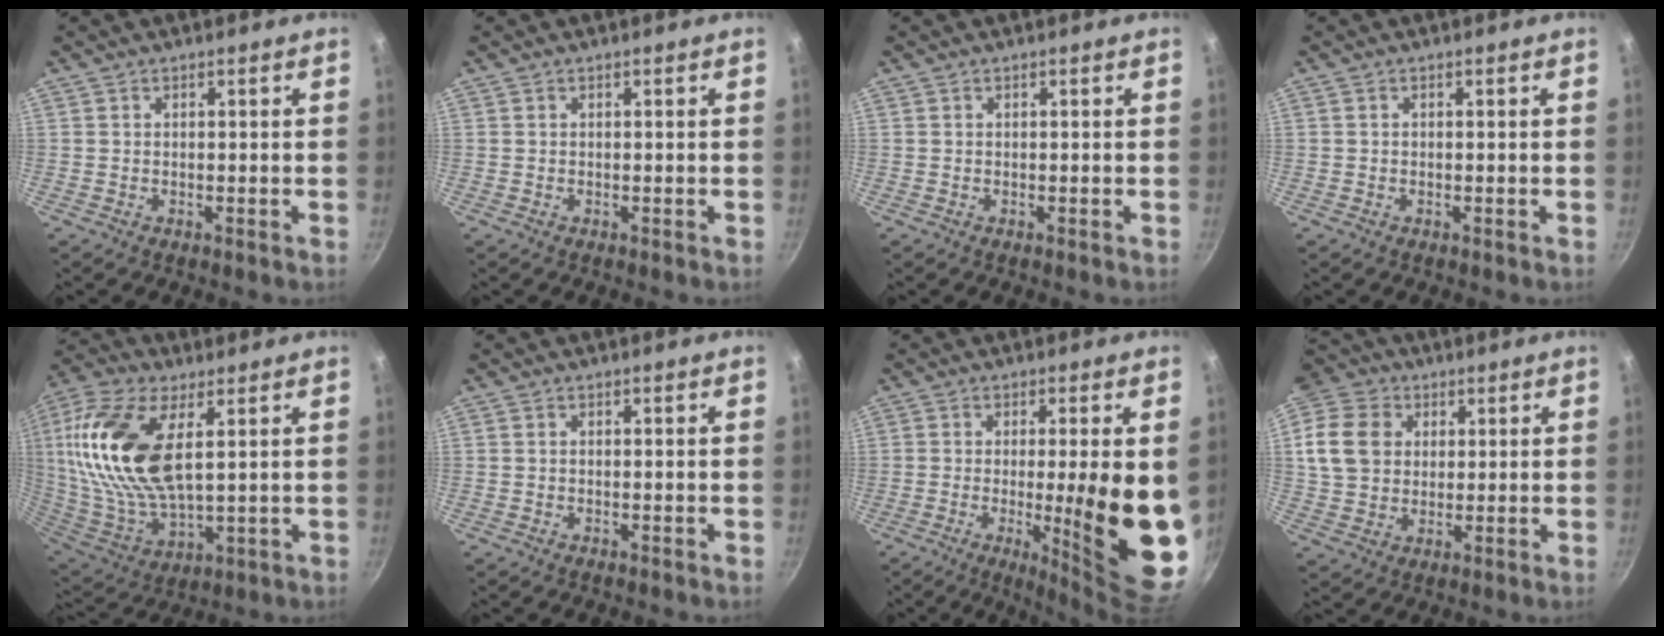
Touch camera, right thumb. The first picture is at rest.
{"total": 0.0}
{"total": 0.0}
{"total": 0.0}
{"total": 21.6, "force": [5.8, 10.6, 17.9], "torque": [-0.362, -0.019, 0.111]}
{"total": 0.0}
{"total": 18.3, "force": [-1.7, 3.8, 17.8], "torque": [-0.227, -0.025, -0.014]}
{"total": 15.4, "force": [4.8, 12.5, 7.6], "torque": [-0.142, 0.006, 0.085]}